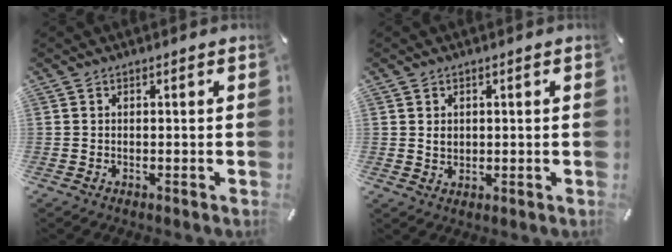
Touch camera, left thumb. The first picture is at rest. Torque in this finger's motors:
{"motor_torque": [0.07, -0.04, 0.04, 0.00, 0.06]}